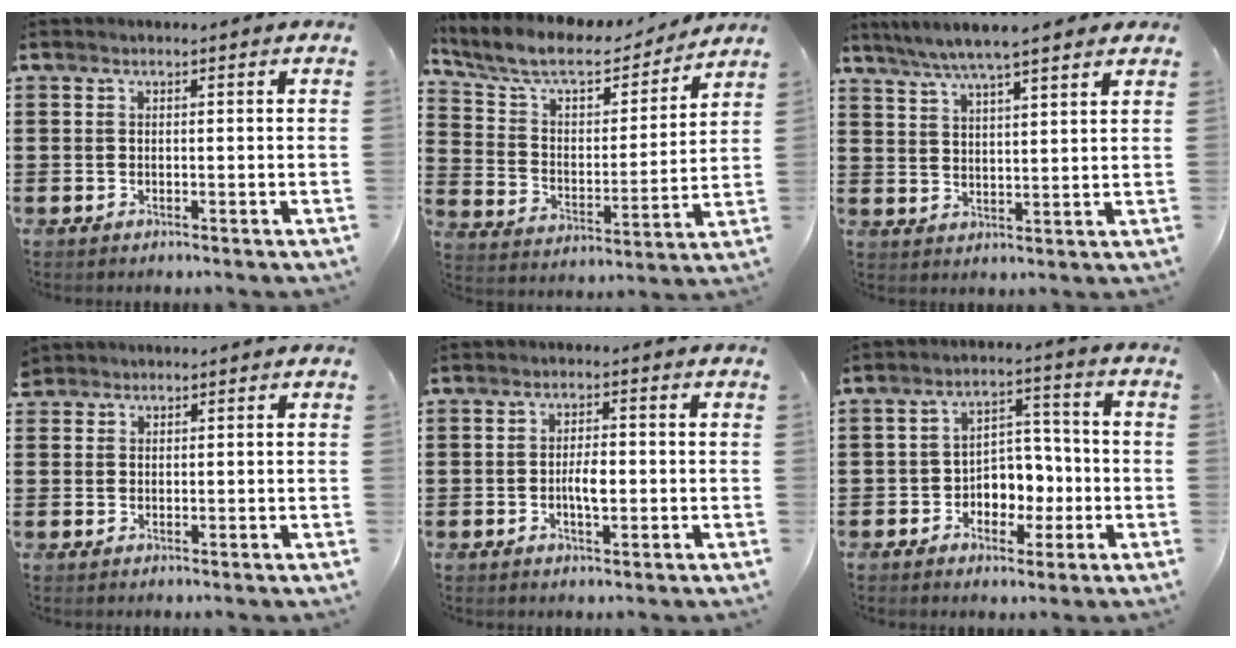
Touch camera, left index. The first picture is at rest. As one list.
[{"total": 8.7, "force": [7.6, 2.3, 3.7], "torque": [-0.104, -0.044, 0.127]}, {"total": 5.7, "force": [4.7, 0.5, 3.2], "torque": [-0.075, -0.010, 0.081]}, {"total": 1.3, "force": [1.2, 0.5, -0.1], "torque": [-0.002, 0.002, 0.025]}, {"total": 3.6, "force": [-0.5, 1.3, 3.4], "torque": [-0.053, 0.001, -0.011]}, {"total": 5.2, "force": [-1.5, 4.3, 2.5], "torque": [-0.049, 0.008, -0.032]}]